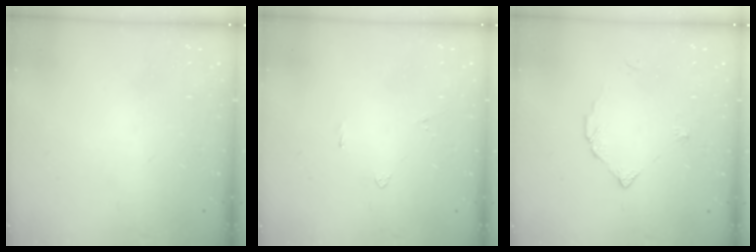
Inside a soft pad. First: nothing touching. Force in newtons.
{"total": 2.0, "press": 2.0, "slide": 0.5}
{"total": 3.2, "press": 3.1, "slide": 0.4}